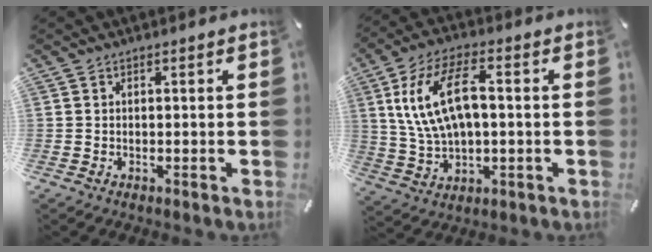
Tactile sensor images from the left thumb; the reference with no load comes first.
{"total": 13.6, "force": [2.5, 7.4, 11.1], "torque": [-0.238, 0.009, 0.045]}